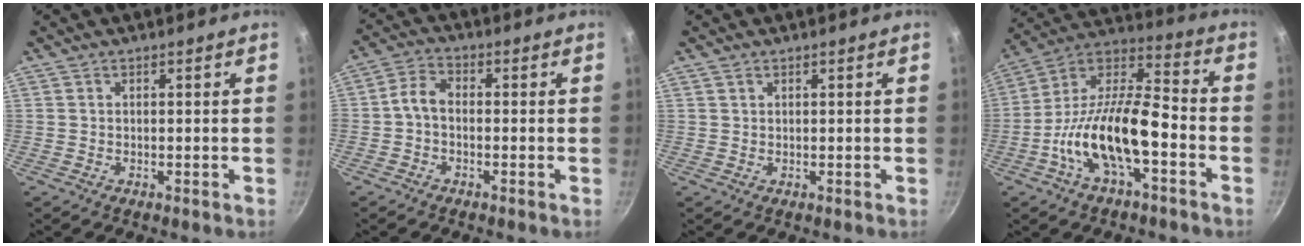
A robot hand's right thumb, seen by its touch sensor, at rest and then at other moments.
{"total": 4.1, "force": [-1.1, 2.7, 3.0], "torque": [-0.061, 0.028, -0.031]}
{"total": 0.7, "force": [0.5, 0.4, 0.3], "torque": [-0.004, 0.000, 0.009]}
{"total": 18.6, "force": [-6.1, 7.6, 15.9], "torque": [-0.279, 0.047, -0.127]}